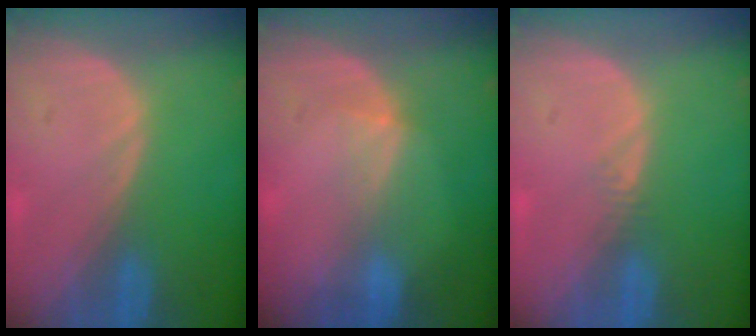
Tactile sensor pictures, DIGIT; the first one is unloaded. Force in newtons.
{"total": 2.4, "press": 2.1, "slide": 1.2}
{"total": 0.9, "press": 0.8, "slide": 0.4}